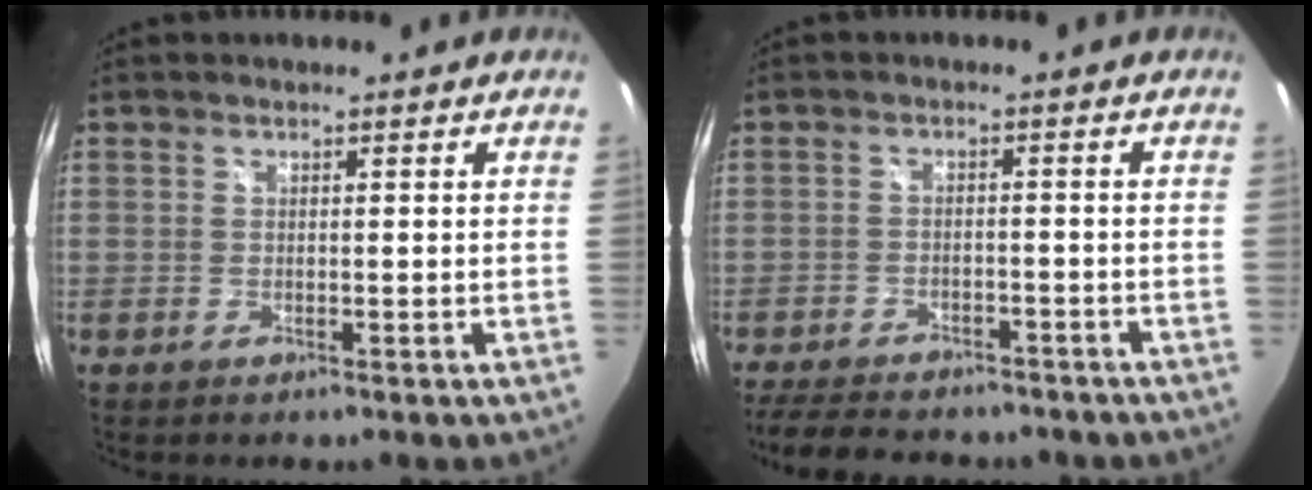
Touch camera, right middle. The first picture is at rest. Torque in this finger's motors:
{"motor_torque": [1.09, -1.05, 0.45, 0.10]}